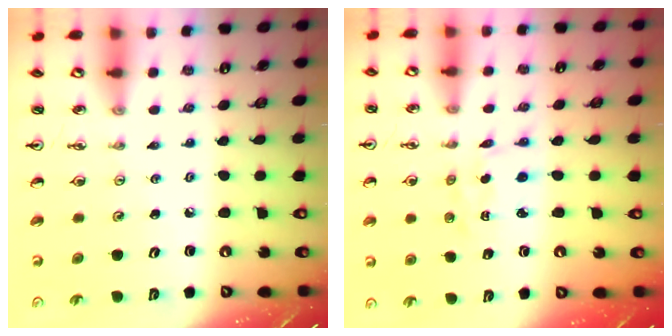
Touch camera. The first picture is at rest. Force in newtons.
{"total": 2.1, "press": 2.0, "slide": 0.6}